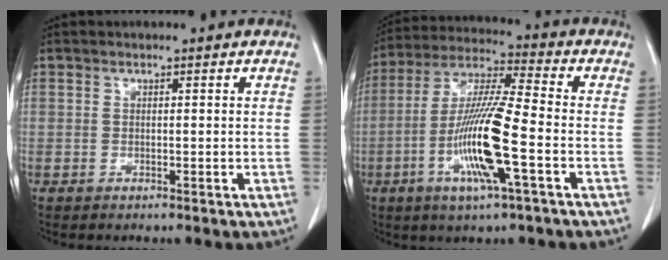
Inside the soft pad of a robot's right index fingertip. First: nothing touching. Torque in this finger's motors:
{"motor_torque": [2.14, 0.00, 0.52, 0.21]}